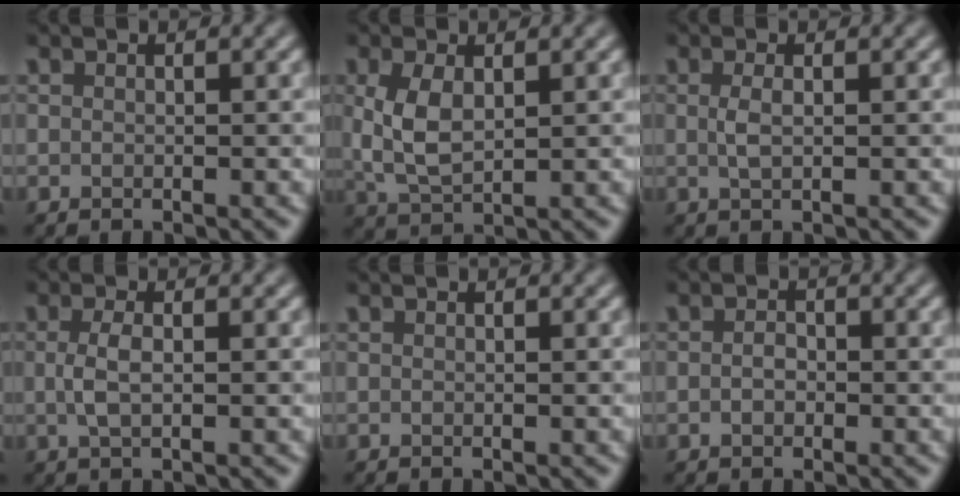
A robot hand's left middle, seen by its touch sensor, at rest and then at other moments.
{"total": 3.7, "force": [0.7, 1.9, 3.1], "torque": [-0.070, 0.000, 0.018]}
{"total": 1.4, "force": [0.1, 0.4, 1.3], "torque": [-0.027, 0.000, 0.002]}
{"total": 2.0, "force": [0.0, 0.7, 1.9], "torque": [-0.042, 0.000, 0.000]}
{"total": 0.0}
{"total": 1.3, "force": [-0.3, 0.9, 0.8], "torque": [-0.015, -0.001, -0.009]}